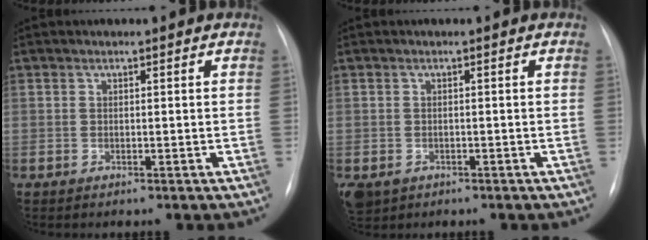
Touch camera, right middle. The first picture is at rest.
{"total": 4.8, "force": [-2.5, 3.8, 1.6], "torque": [-0.038, -0.002, -0.033]}